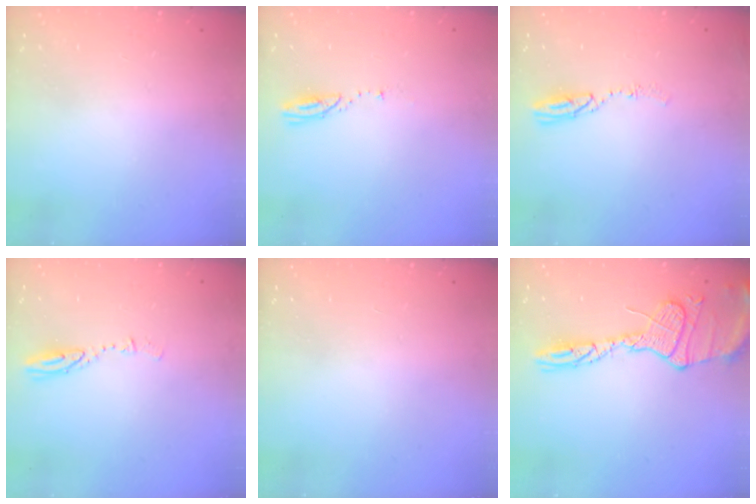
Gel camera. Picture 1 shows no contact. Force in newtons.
{"total": 3.0, "press": 3.0, "slide": 0.2}
{"total": 5.2, "press": 5.1, "slide": 0.4}
{"total": 4.0, "press": 4.0, "slide": 0.3}
{"total": 0.0}
{"total": 14.8, "press": 14.8, "slide": 1.1}